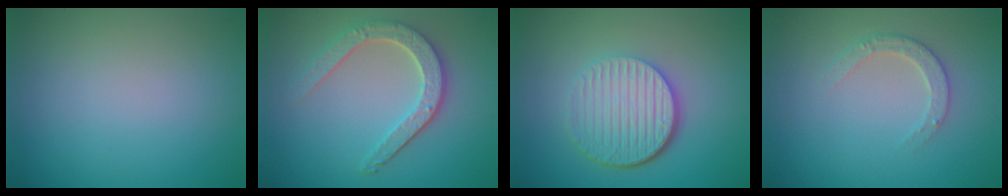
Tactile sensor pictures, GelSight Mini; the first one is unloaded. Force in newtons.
{"total": 4.2, "press": 3.4, "slide": 2.5}
{"total": 6.2, "press": 4.2, "slide": 4.5}
{"total": 2.1, "press": 2.1, "slide": 0.3}